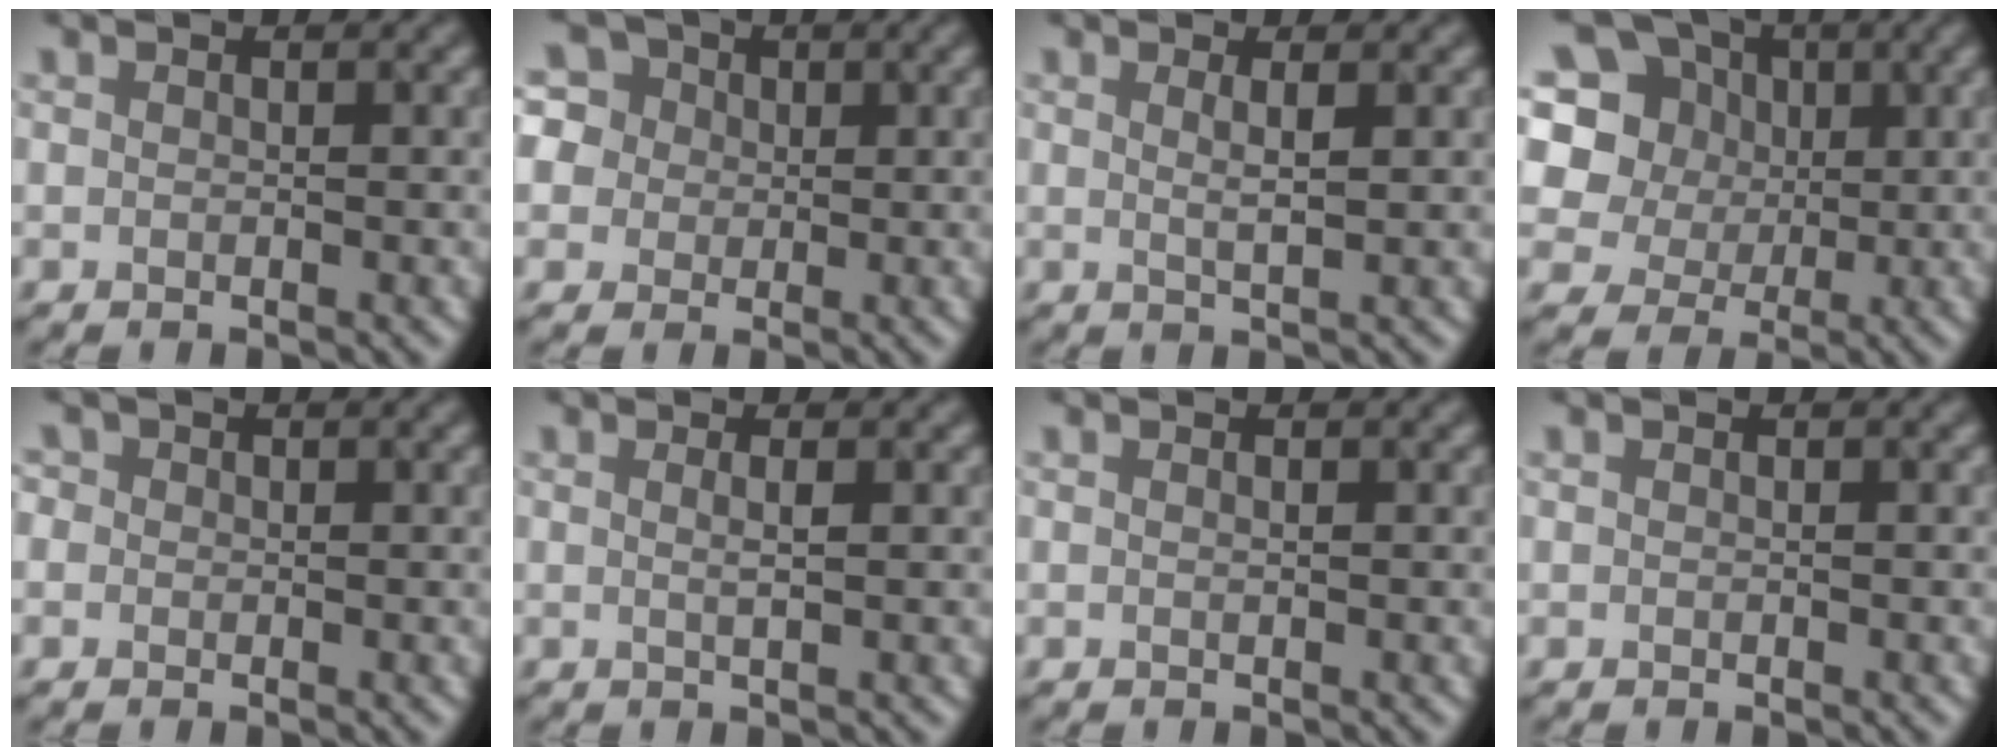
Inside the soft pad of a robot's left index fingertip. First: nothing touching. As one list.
[{"total": 10.7, "force": [5.3, 7.9, 4.9], "torque": [-0.110, 0.040, 0.059]}, {"total": 1.7, "force": [0.5, 0.4, 1.5], "torque": [-0.026, -0.003, 0.004]}, {"total": 11.9, "force": [4.3, 9.5, 5.7], "torque": [-0.138, 0.036, 0.058]}, {"total": 1.3, "force": [0.3, 1.2, 0.4], "torque": [-0.005, 0.005, -0.013]}, {"total": 1.2, "force": [0.2, 0.3, 1.1], "torque": [-0.018, 0.000, -0.002]}, {"total": 0.0}, {"total": 0.0}]